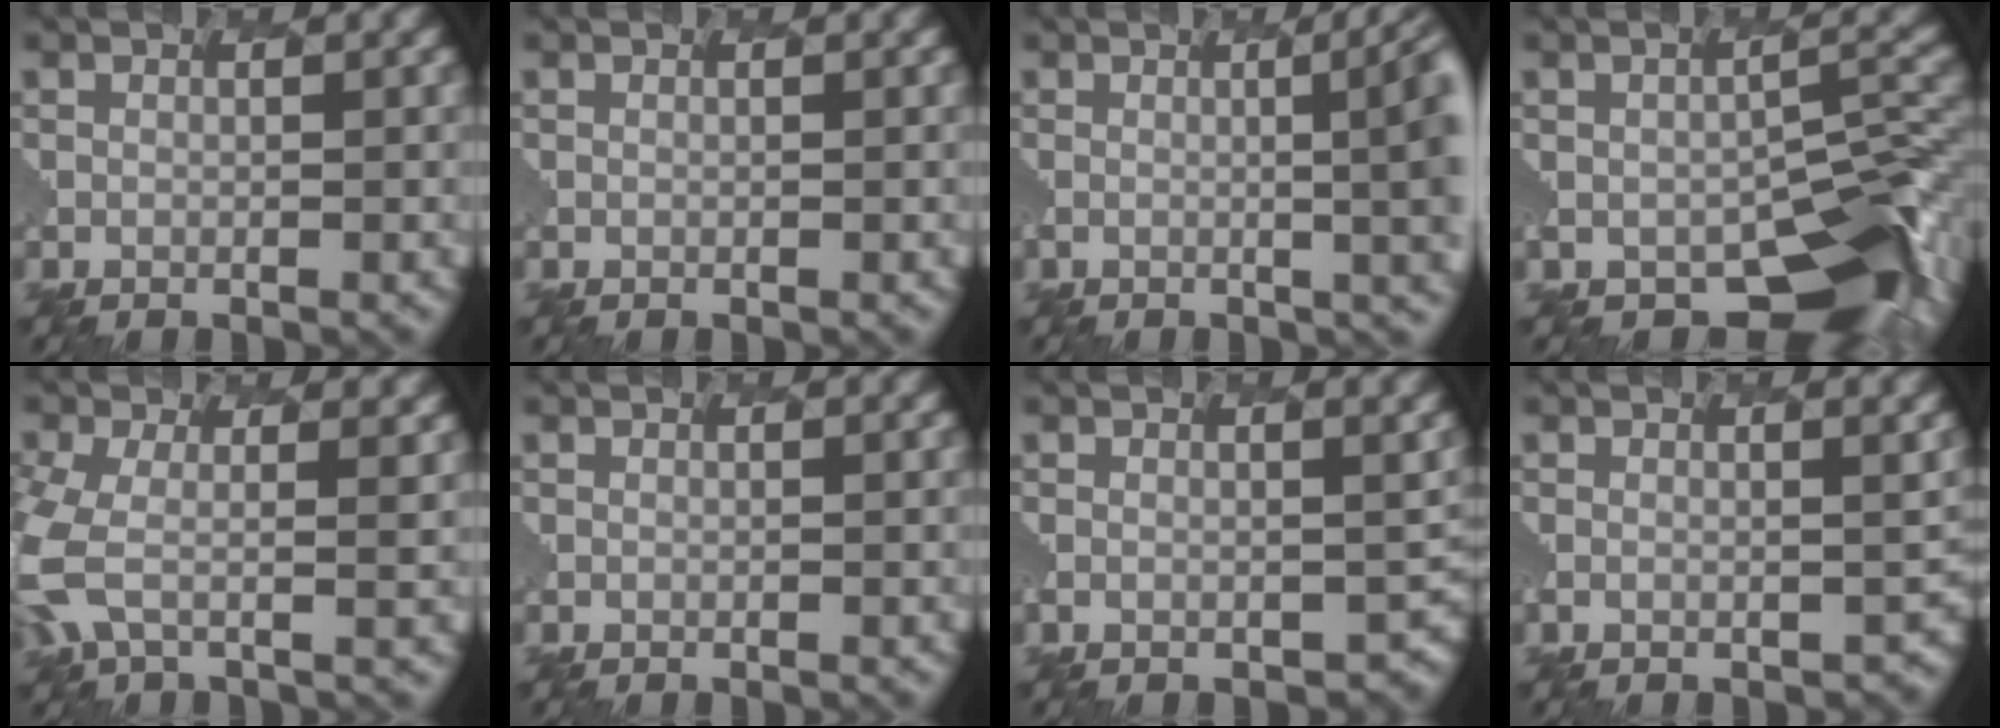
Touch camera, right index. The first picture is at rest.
{"total": 0.0}
{"total": 7.3, "force": [1.1, 2.6, 6.7], "torque": [-0.025, 0.036, -0.013]}
{"total": 8.7, "force": [-4.5, 4.9, 5.6], "torque": [-0.087, -0.021, -0.077]}
{"total": 3.4, "force": [0.0, 1.2, 3.2], "torque": [-0.108, 0.000, -0.025]}
{"total": 0.0}
{"total": 3.0, "force": [-1.1, 1.3, 2.5], "torque": [-0.041, -0.010, -0.009]}
{"total": 3.6, "force": [-1.2, 1.3, 3.1], "torque": [-0.038, -0.009, -0.007]}